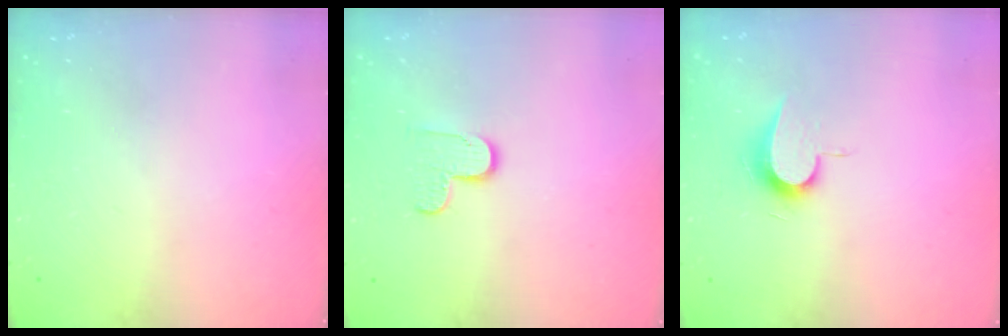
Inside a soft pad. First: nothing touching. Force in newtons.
{"total": 6.5, "press": 6.5, "slide": 0.5}
{"total": 7.1, "press": 7.1, "slide": 0.7}